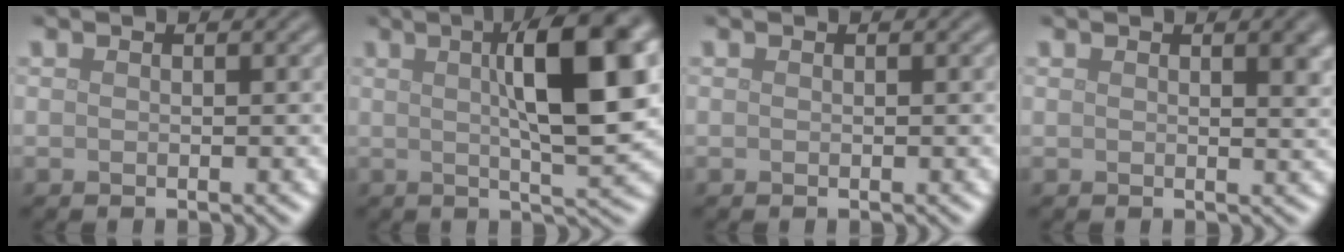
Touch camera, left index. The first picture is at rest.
{"total": 10.8, "force": [2.6, 2.7, 10.2], "torque": [-0.135, 0.013, 0.038]}
{"total": 0.0}
{"total": 2.5, "force": [1.2, 0.9, 2.0], "torque": [-0.018, 0.001, 0.018]}